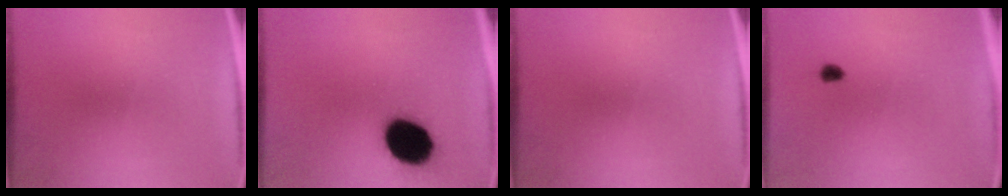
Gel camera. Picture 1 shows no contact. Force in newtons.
{"total": 16.6}
{"total": 0.0}
{"total": 1.7}